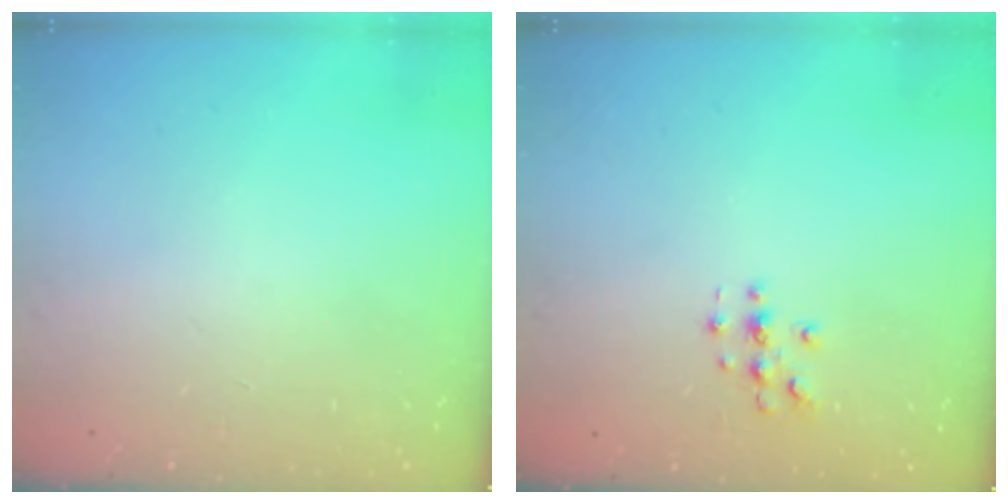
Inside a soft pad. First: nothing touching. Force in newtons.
{"total": 3.0, "press": 3.0, "slide": 0.3}